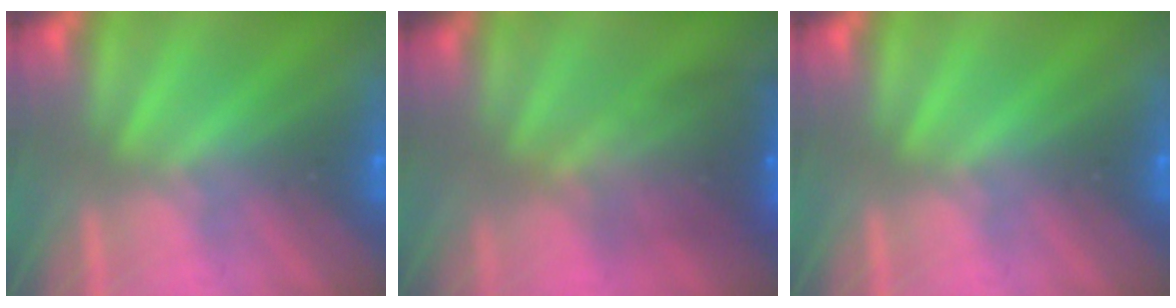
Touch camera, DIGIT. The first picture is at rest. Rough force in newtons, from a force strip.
{"total": 7.4}
{"total": 0.0}